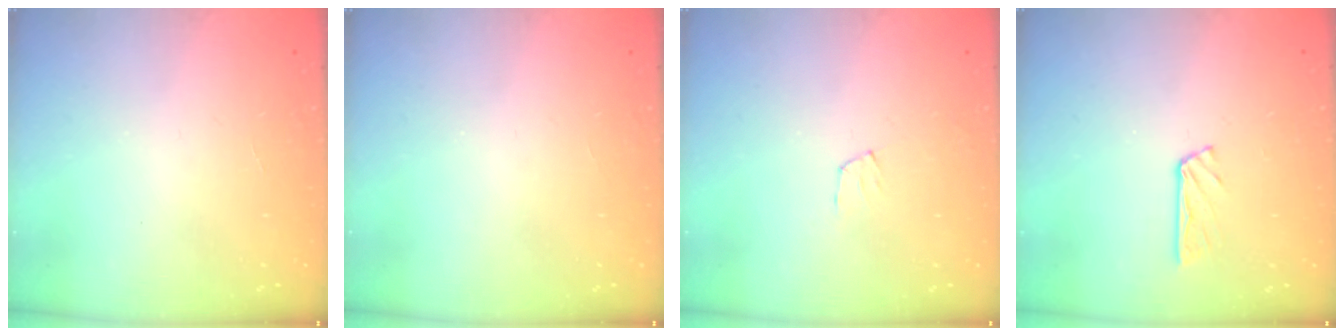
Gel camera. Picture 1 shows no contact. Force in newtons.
{"total": 0.0}
{"total": 4.3, "press": 4.3, "slide": 0.3}
{"total": 3.1, "press": 3.1, "slide": 0.4}